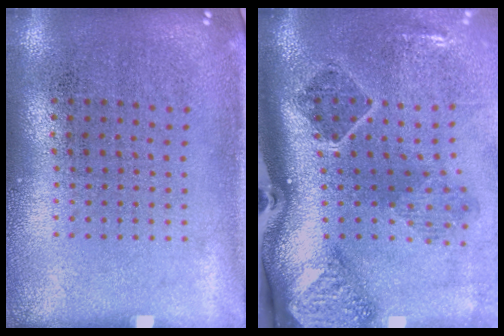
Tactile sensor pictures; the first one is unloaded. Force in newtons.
{"total": 3.0, "press": 2.0, "slide": 2.3}